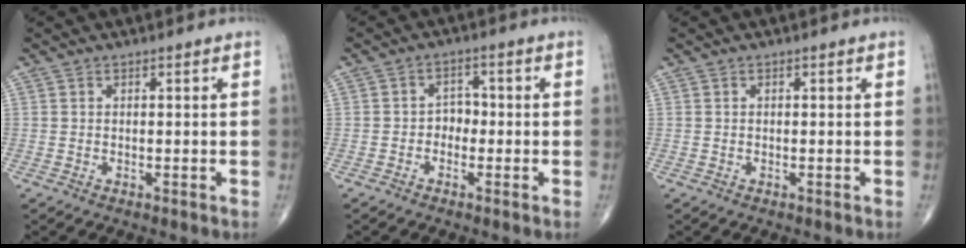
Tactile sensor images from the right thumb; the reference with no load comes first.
{"total": 3.0, "force": [-1.0, 2.4, 1.5], "torque": [-0.002, 0.015, -0.026]}
{"total": 0.0}